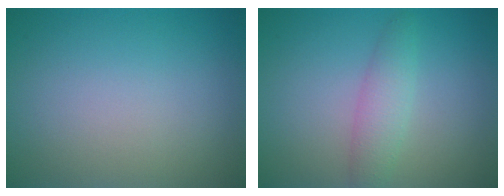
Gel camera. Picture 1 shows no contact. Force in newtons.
{"total": 2.5, "press": 2.5, "slide": 0.1}